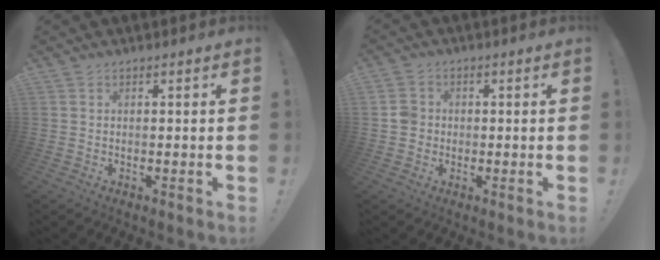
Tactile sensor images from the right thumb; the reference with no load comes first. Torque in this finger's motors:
{"motor_torque": [0.06, 0.06, -0.25, 0.13, 0.10]}